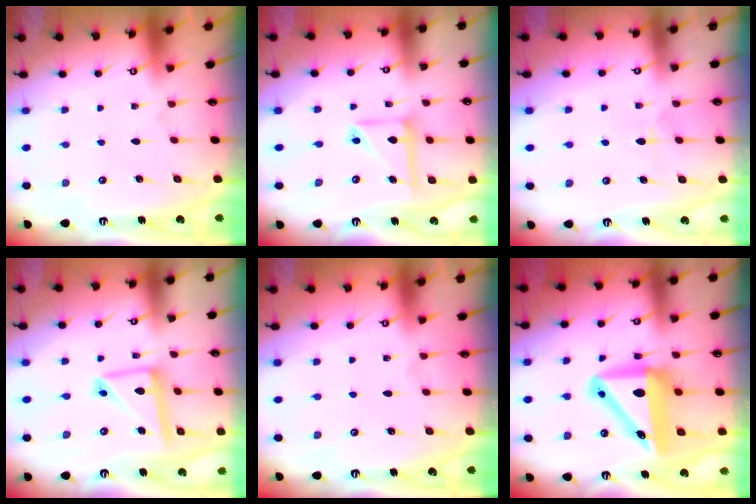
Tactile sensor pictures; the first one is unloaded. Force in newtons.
{"total": 11.8, "press": 11.7, "slide": 1.1}
{"total": 5.5, "press": 5.4, "slide": 0.6}
{"total": 12.4, "press": 12.4, "slide": 1.3}
{"total": 0.0}
{"total": 13.1, "press": 12.5, "slide": 3.8}